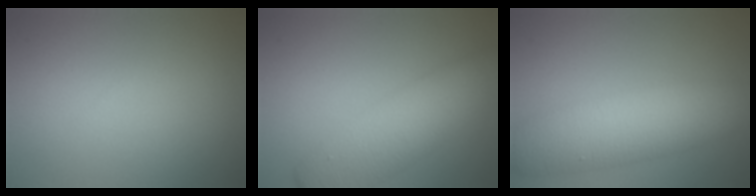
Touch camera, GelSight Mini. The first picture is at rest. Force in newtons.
{"total": 7.6, "press": 7.6, "slide": 0.4}
{"total": 8.8, "press": 8.8, "slide": 0.4}